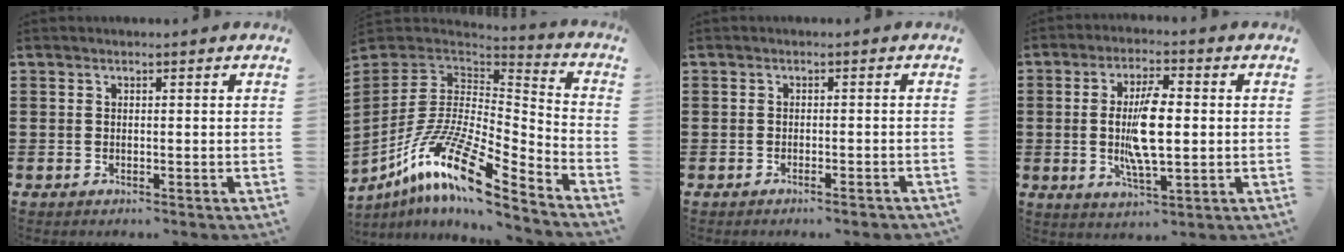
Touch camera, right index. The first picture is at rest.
{"total": 16.0, "force": [-10.1, 3.7, 11.8], "torque": [-0.242, 0.013, -0.193]}
{"total": 1.1, "force": [-1.0, -0.2, 0.4], "torque": [-0.008, -0.003, -0.018]}
{"total": 9.2, "force": [0.0, 3.2, 8.7], "torque": [-0.176, -0.001, -0.004]}